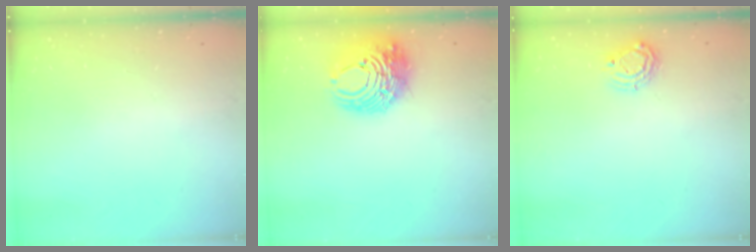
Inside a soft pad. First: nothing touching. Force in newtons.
{"total": 13.3, "press": 13.2, "slide": 1.4}
{"total": 6.3, "press": 6.3, "slide": 0.4}